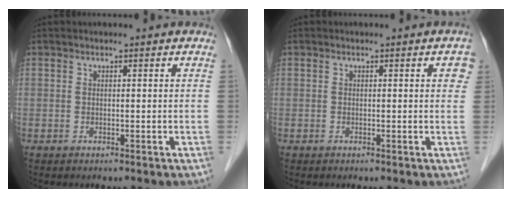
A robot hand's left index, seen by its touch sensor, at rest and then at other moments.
{"total": 1.9, "force": [0.5, 1.0, 1.5], "torque": [-0.006, 0.006, 0.002]}